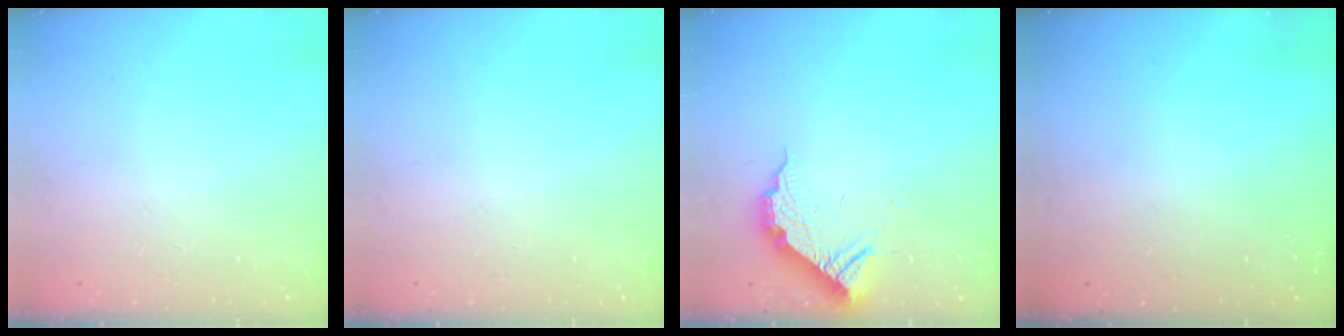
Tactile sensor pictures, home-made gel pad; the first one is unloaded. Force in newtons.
{"total": 0.0}
{"total": 9.5, "press": 9.5, "slide": 0.5}
{"total": 2.9, "press": 2.8, "slide": 1.0}